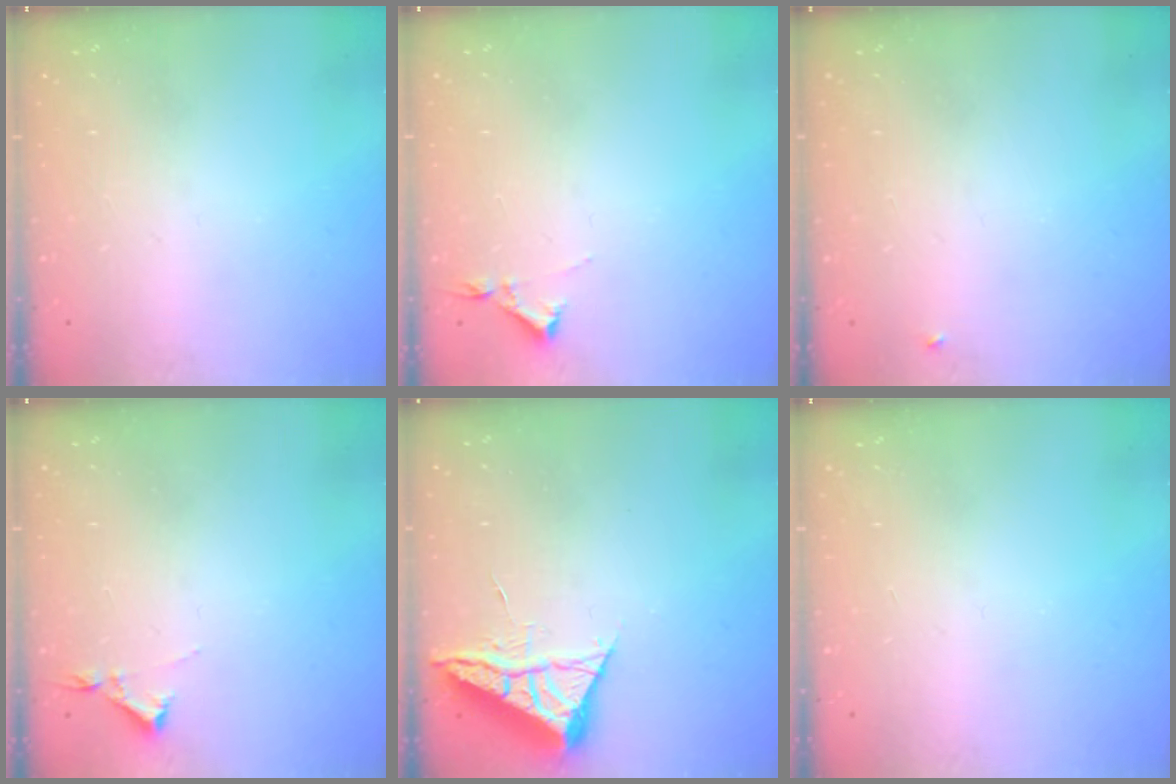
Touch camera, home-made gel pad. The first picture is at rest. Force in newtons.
{"total": 2.9, "press": 2.9, "slide": 0.5}
{"total": 3.5, "press": 3.4, "slide": 0.5}
{"total": 2.9, "press": 2.9, "slide": 0.5}
{"total": 5.4, "press": 5.4, "slide": 0.8}
{"total": 0.0}